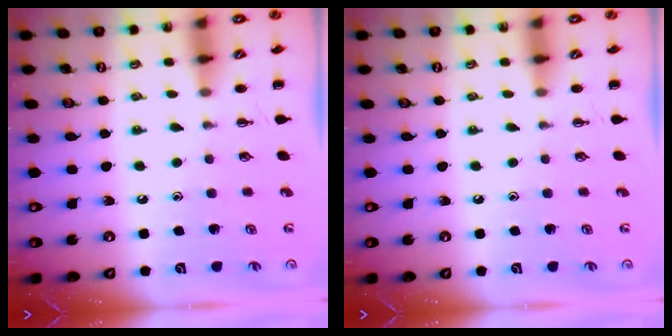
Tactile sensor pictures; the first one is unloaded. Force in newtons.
{"total": 0.0}